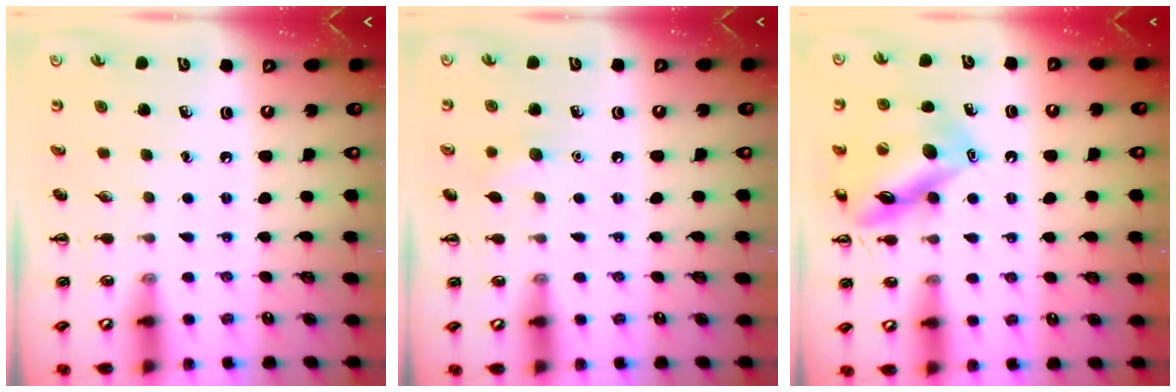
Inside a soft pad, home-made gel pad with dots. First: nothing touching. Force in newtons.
{"total": 6.0, "press": 5.8, "slide": 1.6}
{"total": 14.0, "press": 13.9, "slide": 1.4}